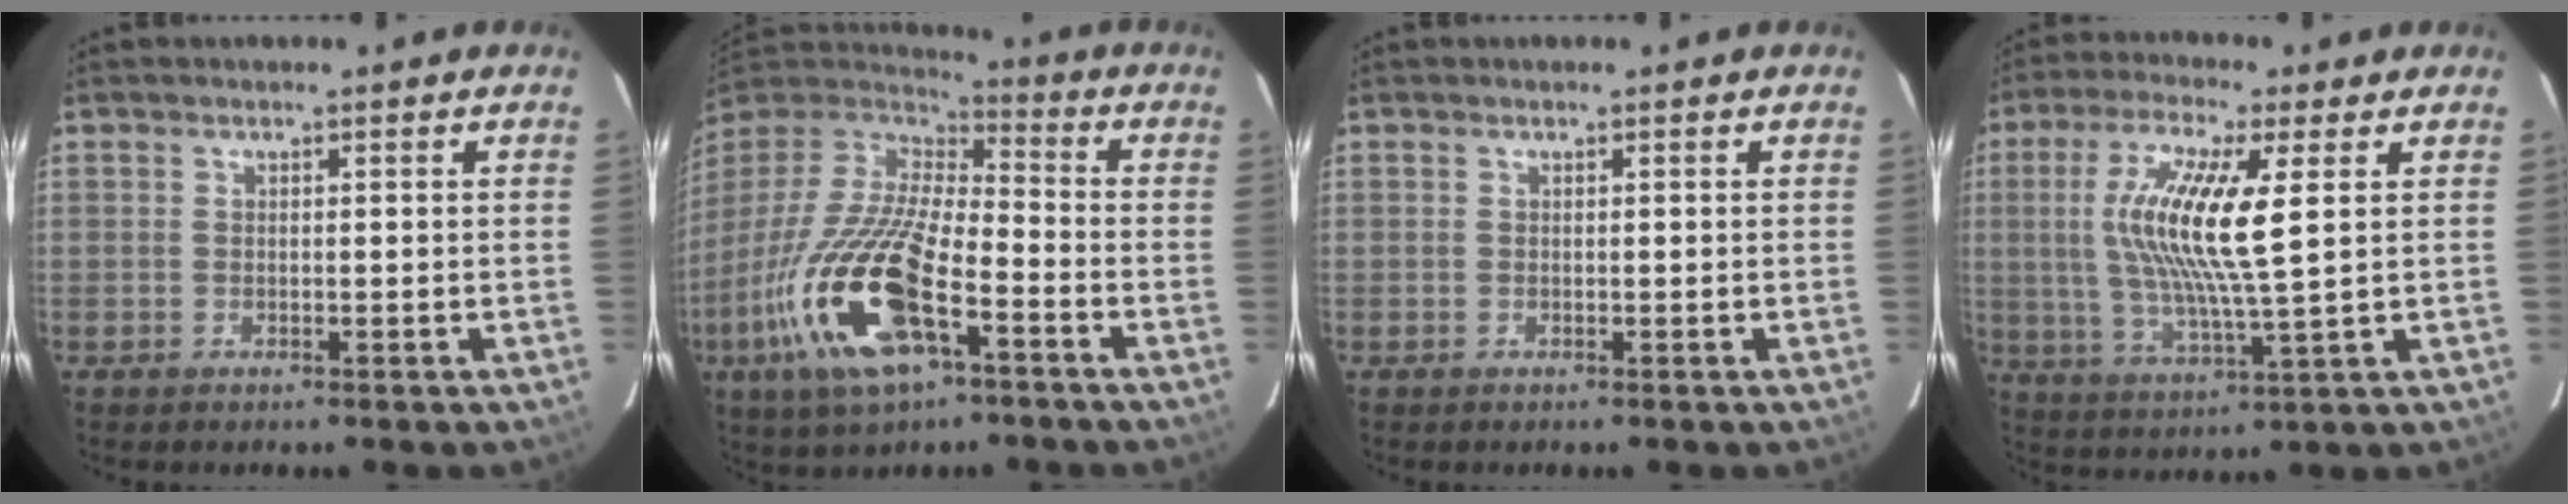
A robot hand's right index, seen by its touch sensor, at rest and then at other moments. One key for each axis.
{"total": 23.6, "fx": -10.3, "fy": 8.3, "fz": 19.5, "tx": -0.401, "ty": -0.053, "tz": -0.199}
{"total": 0.0}
{"total": 14.4, "fx": 2.9, "fy": 1.9, "fz": 14.0, "tx": -0.268, "ty": -0.001, "tz": 0.056}